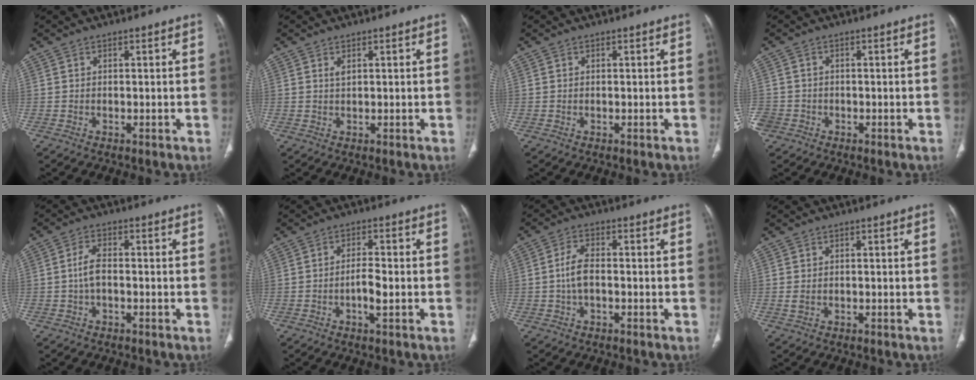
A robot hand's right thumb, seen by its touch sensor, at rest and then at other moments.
{"total": 1.0, "force": [0.6, 0.4, 0.6], "torque": [-0.004, -0.002, 0.011]}
{"total": 0.0}
{"total": 4.5, "force": [-2.0, 3.9, 1.1], "torque": [-0.032, 0.014, -0.037]}
{"total": 3.6, "force": [-0.6, 1.8, 3.1], "torque": [-0.065, 0.012, -0.014]}
{"total": 3.9, "force": [-1.1, 1.1, 3.5], "torque": [-0.066, 0.005, -0.020]}
{"total": 4.4, "force": [-0.6, 2.2, 3.8], "torque": [-0.080, 0.013, -0.014]}
{"total": 1.3, "force": [-0.2, 0.9, 0.8], "torque": [-0.025, 0.003, -0.001]}